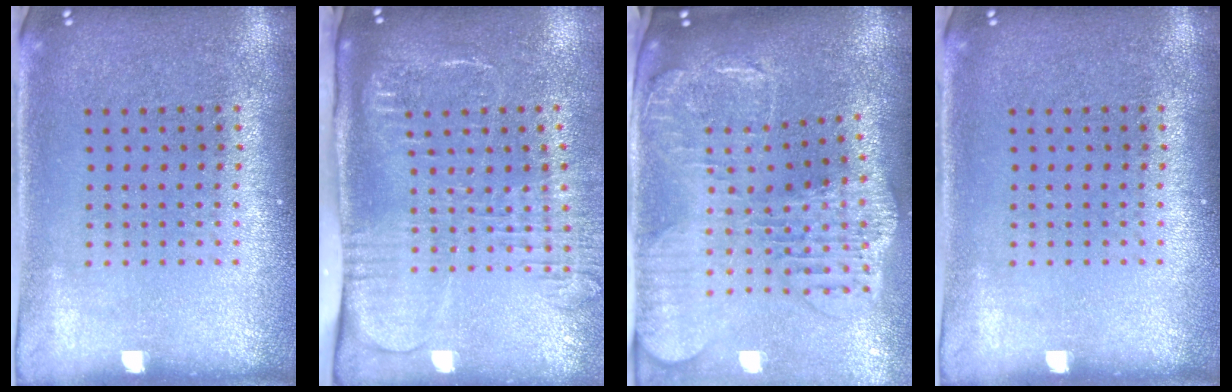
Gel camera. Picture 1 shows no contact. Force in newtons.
{"total": 2.7, "press": 2.0, "slide": 1.7}
{"total": 2.8, "press": 2.4, "slide": 1.4}
{"total": 0.0}